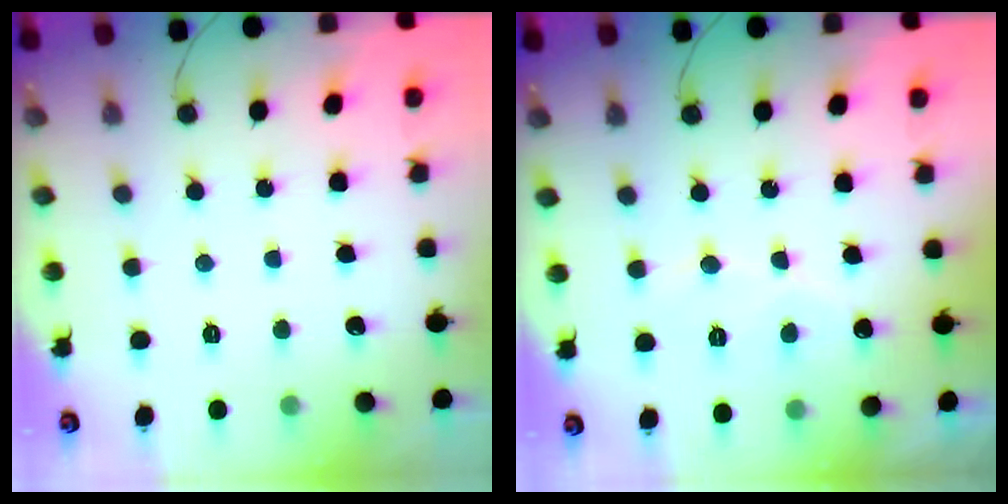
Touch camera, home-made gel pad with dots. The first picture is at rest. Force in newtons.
{"total": 5.4, "press": 5.3, "slide": 0.4}